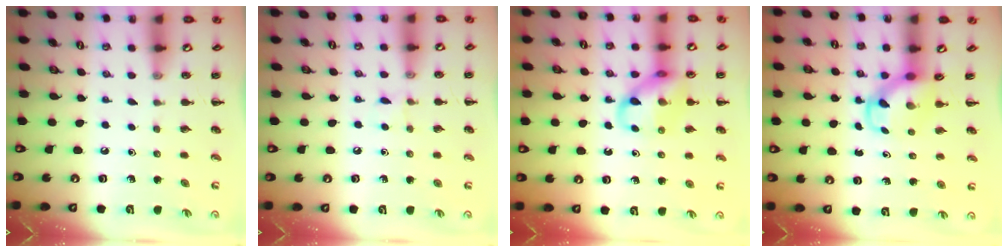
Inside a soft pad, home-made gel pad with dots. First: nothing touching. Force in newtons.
{"total": 4.4, "press": 4.1, "slide": 1.5}
{"total": 11.8, "press": 11.8, "slide": 1.2}
{"total": 3.7, "press": 3.5, "slide": 1.1}